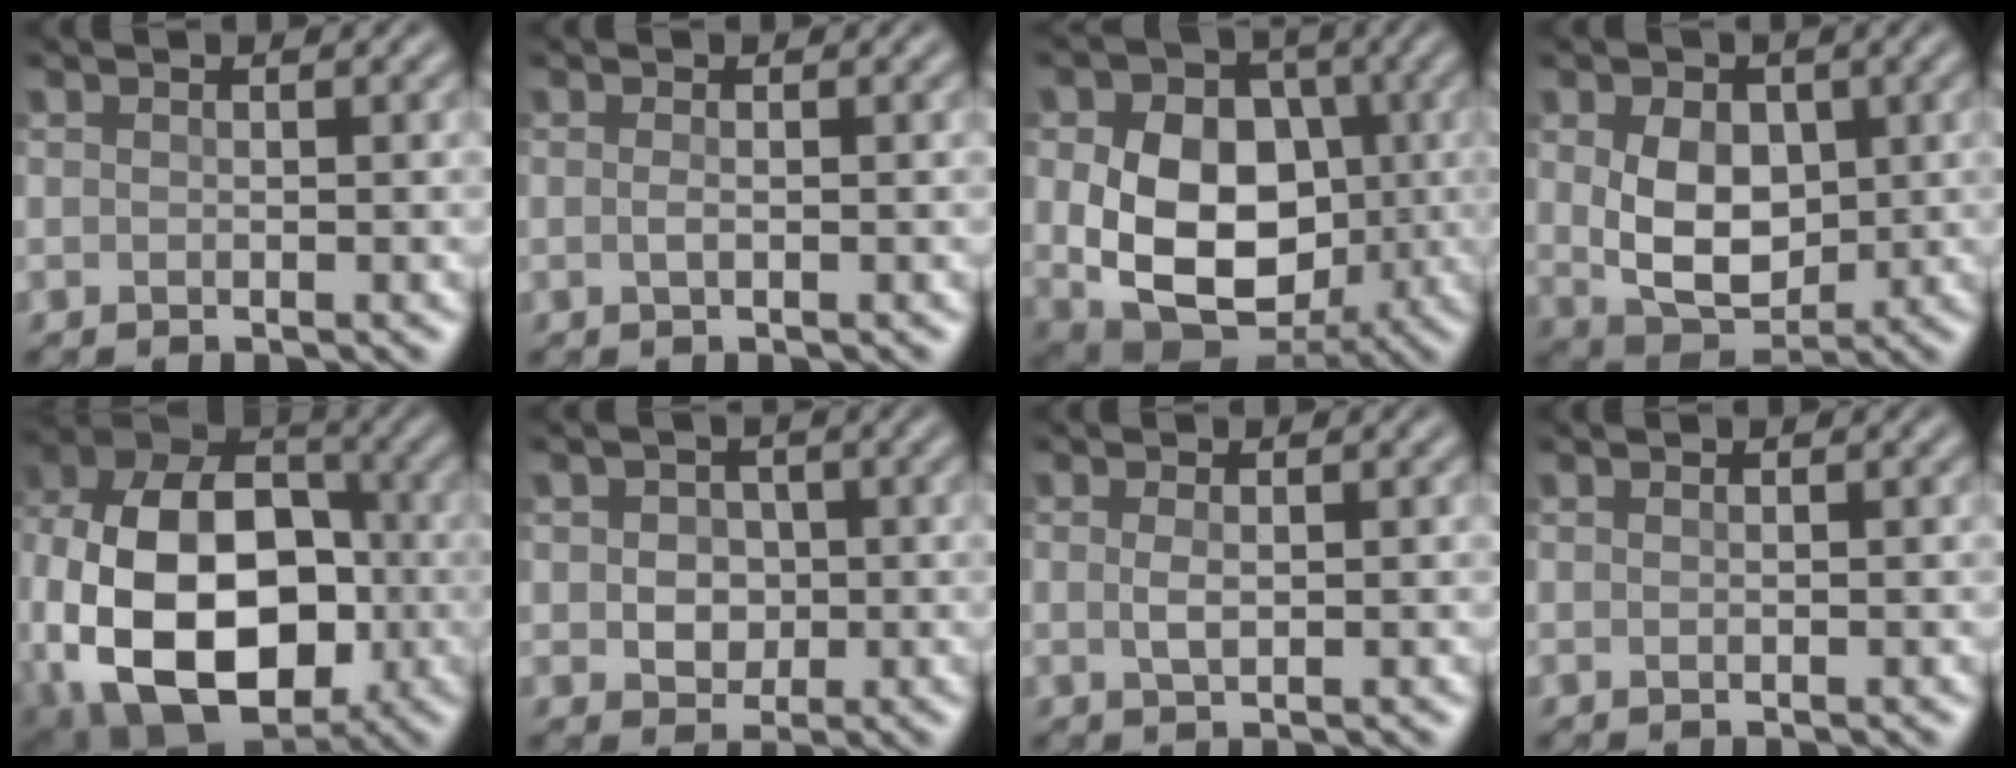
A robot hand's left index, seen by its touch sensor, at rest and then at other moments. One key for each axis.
{"total": 0.8, "fx": -0.1, "fy": 0.2, "fz": 0.7, "tx": -0.017, "ty": -0.001, "tz": -0.003}
{"total": 12.4, "fx": -0.1, "fy": 9.4, "fz": 8.1, "tx": -0.125, "ty": -0.019, "tz": 0.003}
{"total": 6.4, "fx": 0.6, "fy": 4.6, "fz": 4.4, "tx": -0.087, "ty": -0.010, "tz": 0.019}
{"total": 17.8, "fx": -3.0, "fy": 12.3, "fz": 12.5, "tx": -0.221, "ty": -0.026, "tz": -0.034}
{"total": 3.0, "fx": 0.1, "fy": 2.5, "fz": 1.6, "tx": -0.022, "ty": -0.001, "tz": -0.006}
{"total": 1.3, "fx": 0.1, "fy": 0.5, "fz": 1.2, "tx": -0.028, "ty": 0.000, "tz": 0.004}
{"total": 0.0}